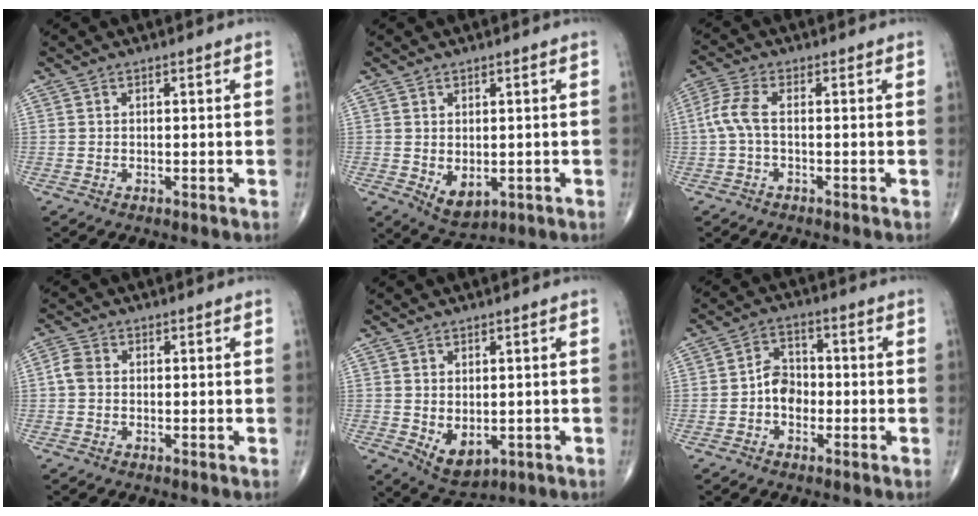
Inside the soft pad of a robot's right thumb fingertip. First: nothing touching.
{"total": 5.1, "force": [-0.7, 3.2, 3.8], "torque": [-0.050, -0.008, 0.005]}
{"total": 4.9, "force": [-0.4, 1.8, 4.5], "torque": [-0.122, 0.013, -0.017]}
{"total": 2.9, "force": [-0.1, 2.3, 1.8], "torque": [-0.036, 0.009, -0.008]}
{"total": 6.1, "force": [-0.8, 3.9, 4.6], "torque": [-0.058, -0.008, 0.006]}
{"total": 5.6, "force": [-1.3, 4.3, 3.4], "torque": [-0.037, 0.023, -0.034]}